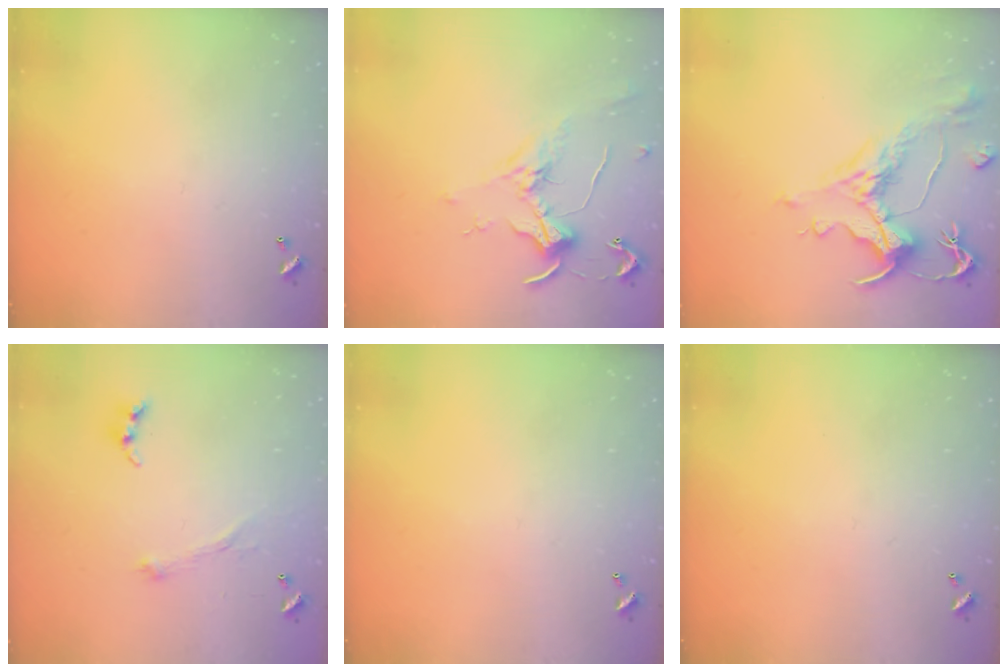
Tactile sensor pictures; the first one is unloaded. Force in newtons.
{"total": 0.7, "press": 0.3, "slide": 0.7}
{"total": 1.8, "press": 1.1, "slide": 1.4}
{"total": 2.1, "press": 2.0, "slide": 0.7}
{"total": 0.0}
{"total": 0.0}